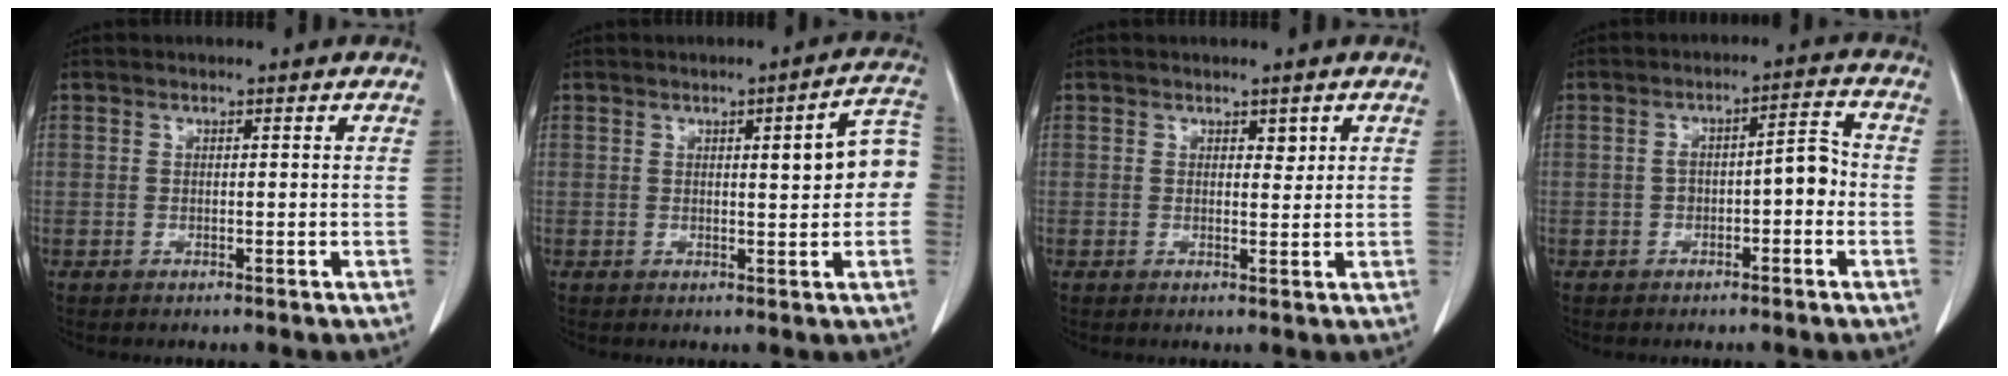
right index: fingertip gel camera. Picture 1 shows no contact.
{"total": 7.2, "force": [0.6, 1.4, 7.0], "torque": [-0.083, 0.021, 0.004]}
{"total": 1.3, "force": [0.8, 0.7, 0.7], "torque": [-0.006, -0.005, 0.010]}
{"total": 5.1, "force": [-1.2, 1.7, 4.7], "torque": [-0.073, 0.029, -0.017]}